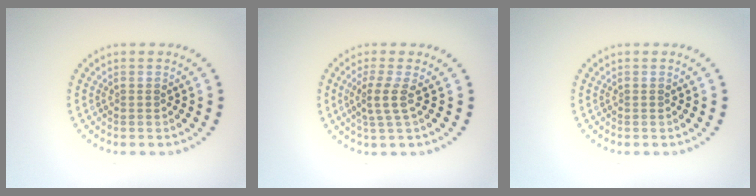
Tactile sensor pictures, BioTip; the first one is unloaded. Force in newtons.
{"total": 2.1, "press": 1.6, "slide": 1.4}
{"total": 0.0}